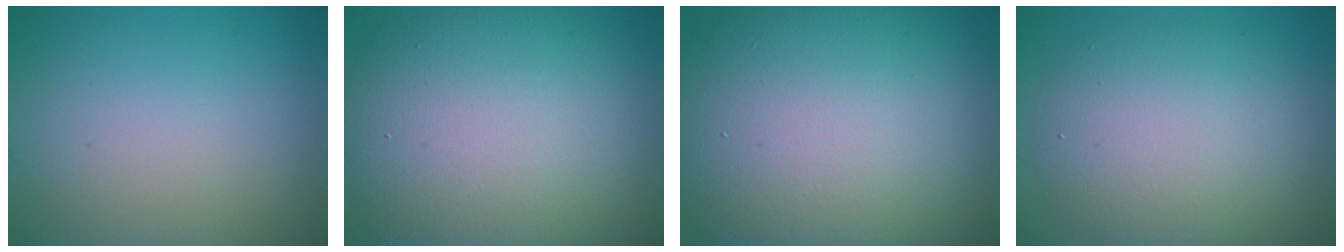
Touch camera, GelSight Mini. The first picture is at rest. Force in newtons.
{"total": 15.0, "press": 15.0, "slide": 0.8}
{"total": 17.8, "press": 17.7, "slide": 1.5}
{"total": 7.6, "press": 7.6, "slide": 0.6}